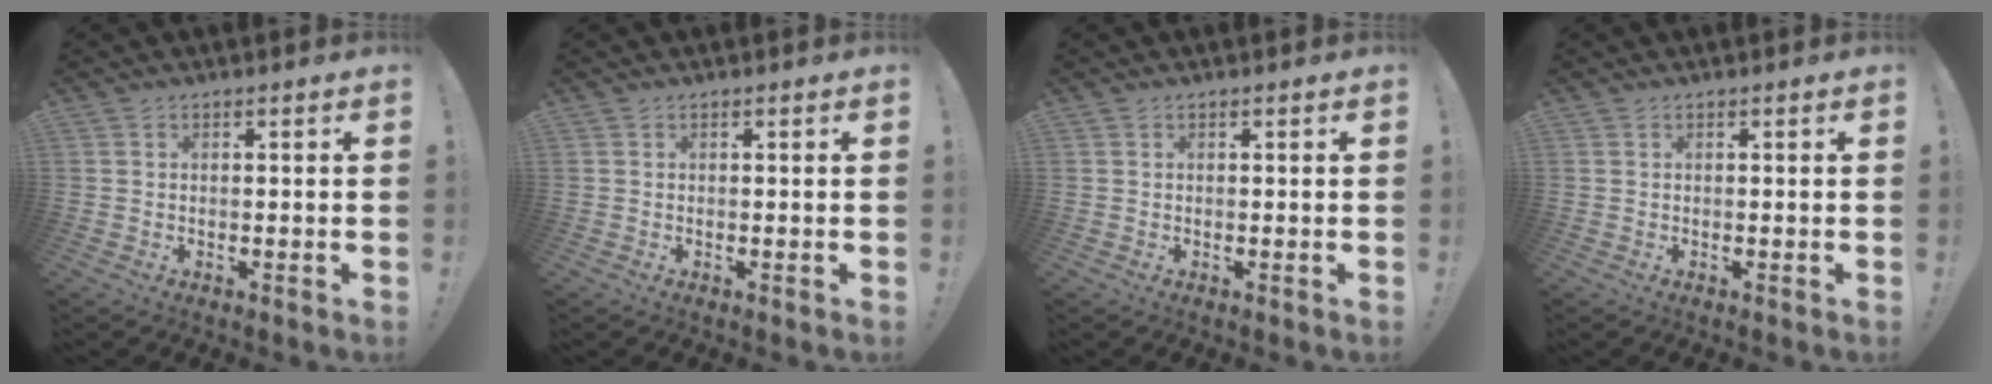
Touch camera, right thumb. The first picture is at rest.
{"total": 0.0}
{"total": 0.0}
{"total": 0.0}